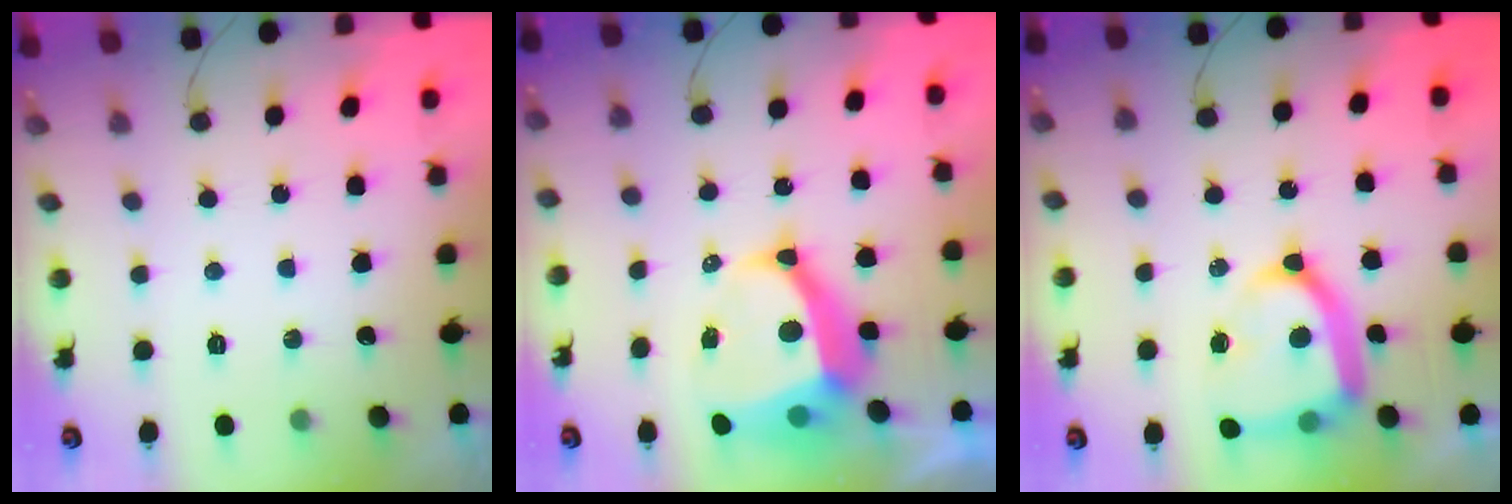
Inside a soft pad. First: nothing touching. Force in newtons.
{"total": 11.1, "press": 11.0, "slide": 1.2}
{"total": 16.0, "press": 15.9, "slide": 1.6}